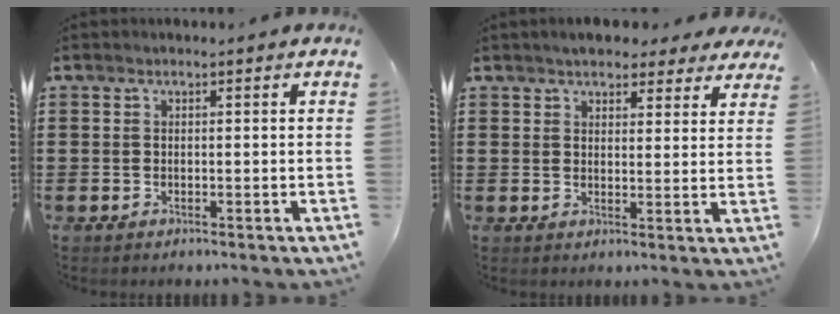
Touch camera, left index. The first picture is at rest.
{"total": 4.2, "force": [3.9, 1.0, 1.0], "torque": [-0.025, -0.009, 0.071]}